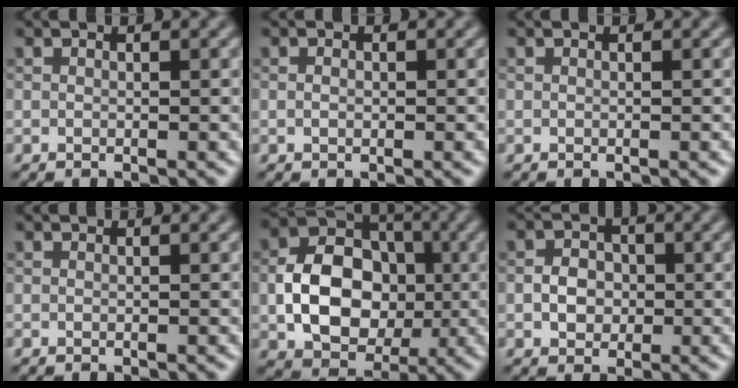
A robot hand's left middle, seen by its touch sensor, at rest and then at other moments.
{"total": 0.6, "force": [0.0, 0.4, 0.4], "torque": [-0.008, 0.000, 0.000]}
{"total": 0.0}
{"total": 0.0}
{"total": 8.1, "force": [-1.0, 6.0, 5.3], "torque": [-0.090, 0.002, -0.017]}
{"total": 2.6, "force": [-0.4, 2.1, 1.4], "torque": [-0.021, 0.002, -0.011]}